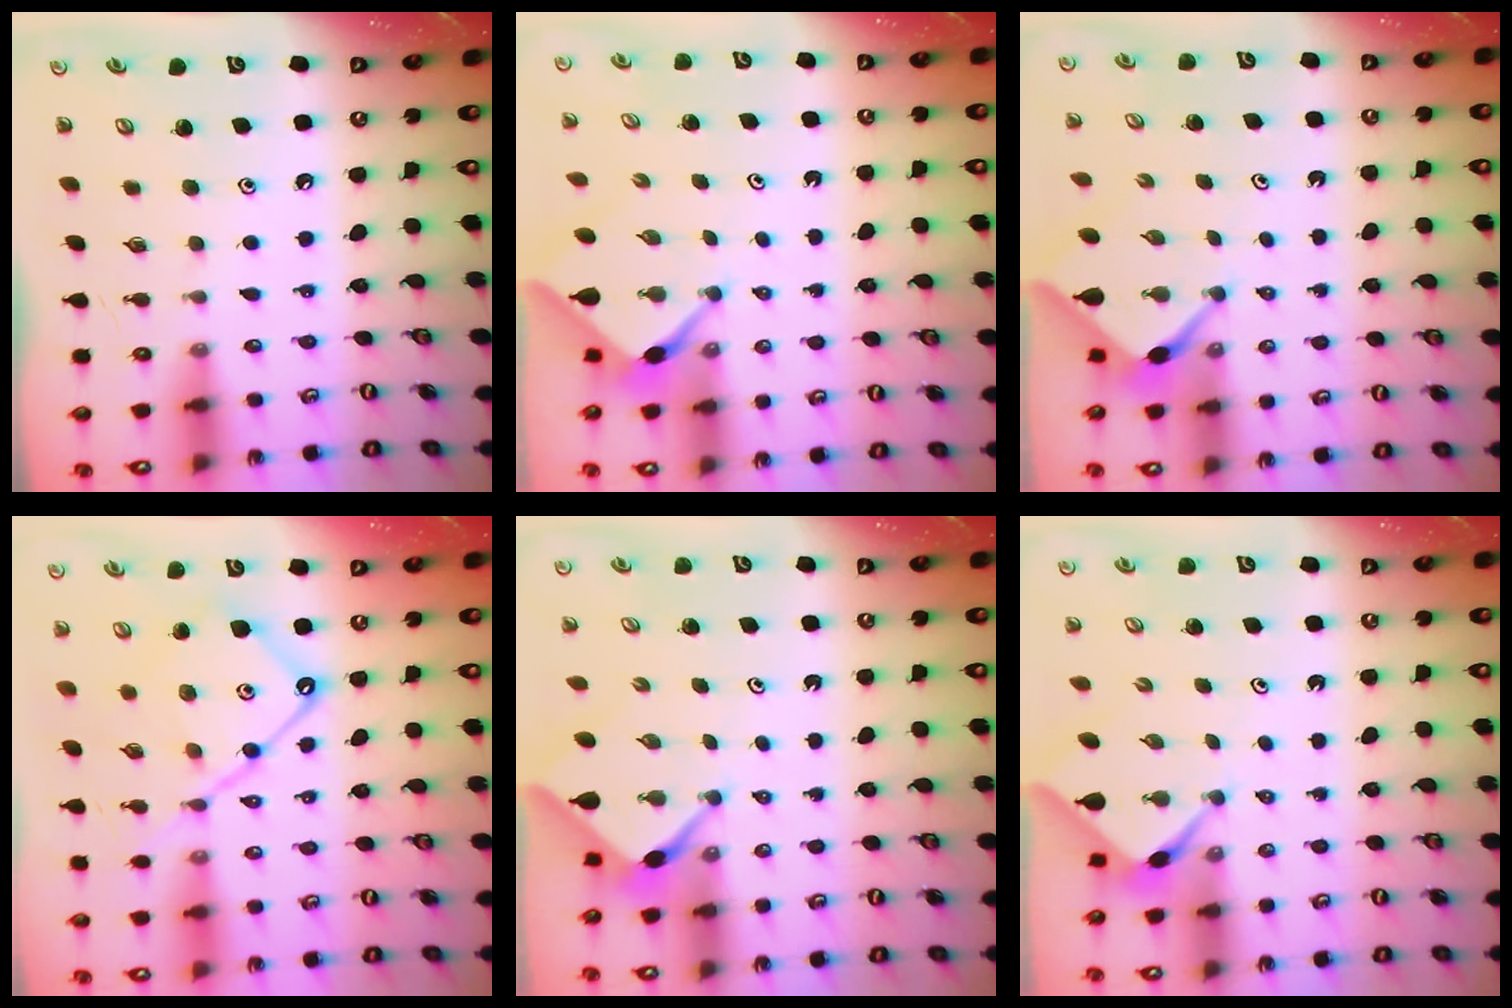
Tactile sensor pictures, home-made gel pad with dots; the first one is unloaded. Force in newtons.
{"total": 2.2, "press": 2.2, "slide": 0.3}
{"total": 2.1, "press": 2.1, "slide": 0.3}
{"total": 13.5, "press": 13.5, "slide": 1.3}
{"total": 2.2, "press": 2.1, "slide": 0.3}
{"total": 2.3, "press": 2.2, "slide": 0.3}